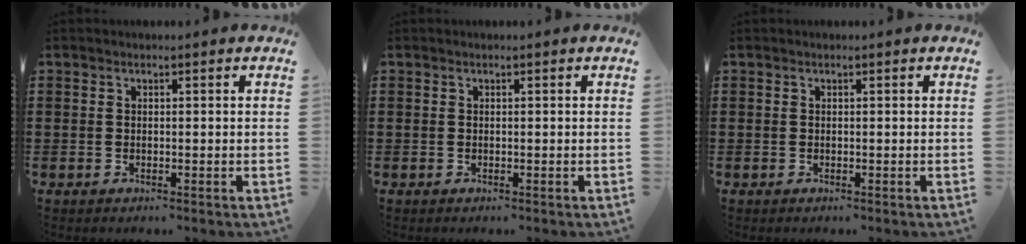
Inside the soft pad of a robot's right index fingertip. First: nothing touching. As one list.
[{"total": 0.0}, {"total": 0.0}]